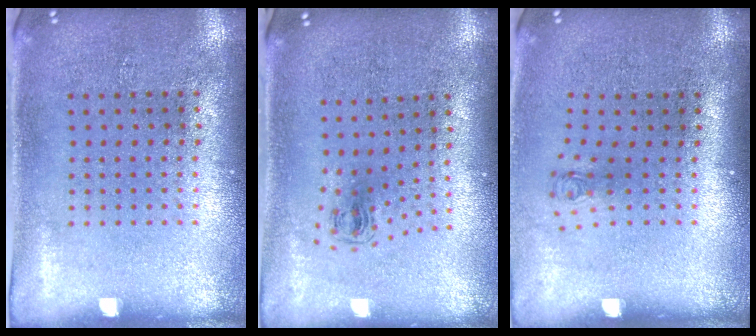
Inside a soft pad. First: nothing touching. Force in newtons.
{"total": 0.7, "press": 0.4, "slide": 0.6}
{"total": 0.7, "press": 0.3, "slide": 0.6}